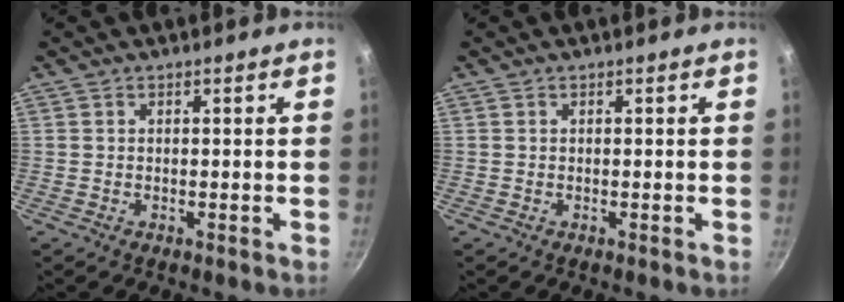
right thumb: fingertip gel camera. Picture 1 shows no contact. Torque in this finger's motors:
{"motor_torque": [0.00, 0.00, 0.04, 0.01, 0.00]}